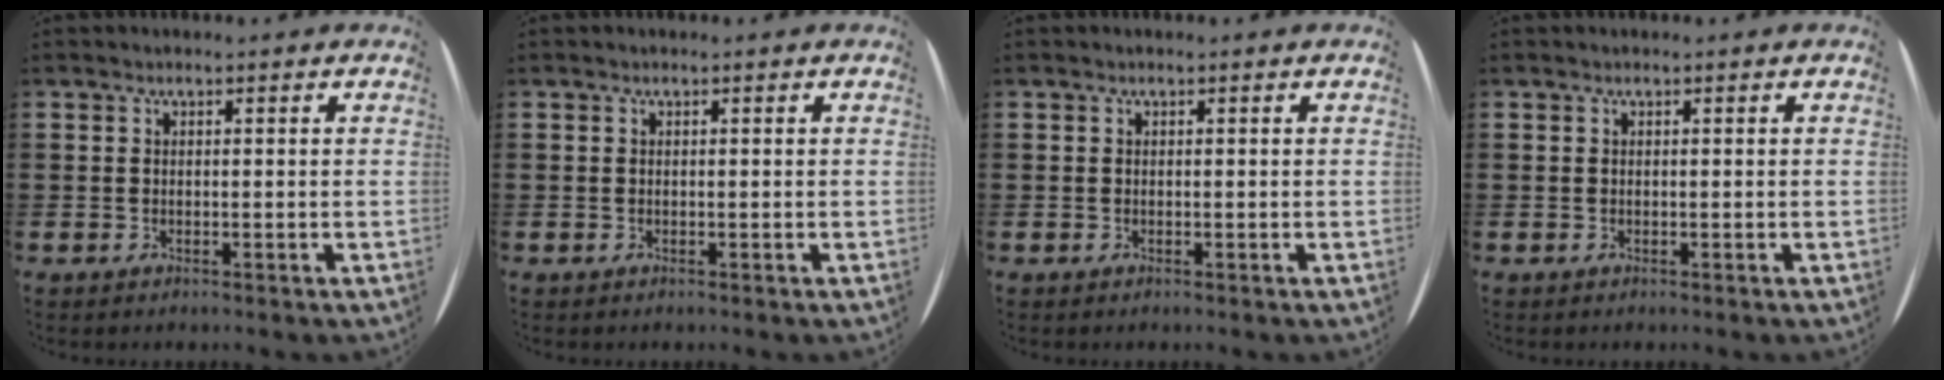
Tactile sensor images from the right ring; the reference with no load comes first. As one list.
[{"total": 0.0}, {"total": 0.0}, {"total": 0.0}]